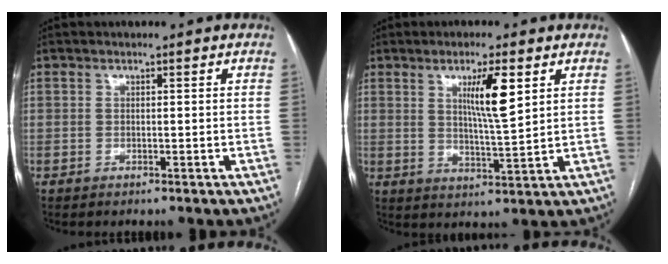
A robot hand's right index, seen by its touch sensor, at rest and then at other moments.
{"total": 7.3, "force": [2.9, 0.4, 6.7], "torque": [-0.118, -0.008, 0.050]}